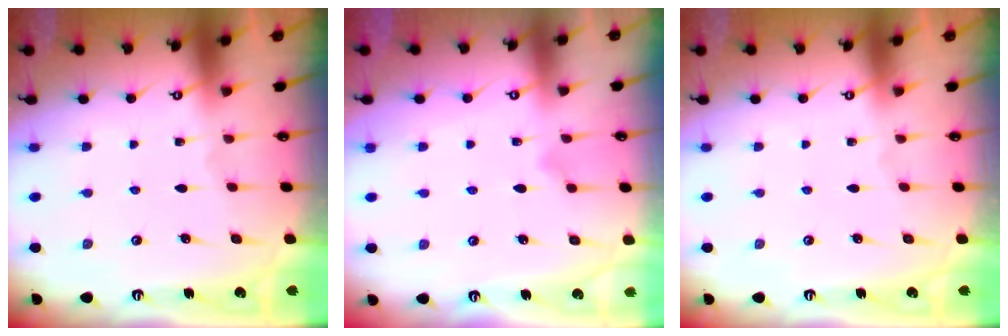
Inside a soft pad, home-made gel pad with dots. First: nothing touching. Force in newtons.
{"total": 7.1, "press": 7.0, "slide": 1.1}
{"total": 0.0}